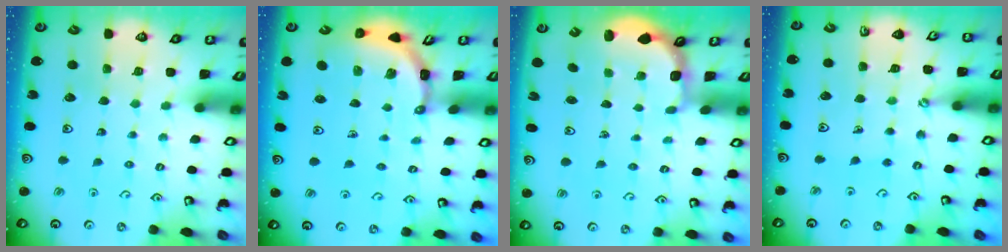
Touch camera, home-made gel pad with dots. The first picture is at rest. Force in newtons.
{"total": 3.5, "press": 3.5, "slide": 0.3}
{"total": 2.5, "press": 1.9, "slide": 1.6}
{"total": 2.8, "press": 2.5, "slide": 1.3}